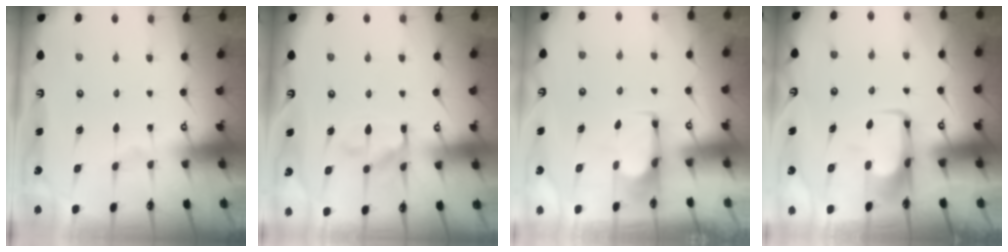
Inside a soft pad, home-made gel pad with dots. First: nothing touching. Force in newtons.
{"total": 12.4, "press": 12.4, "slide": 1.2}
{"total": 6.4, "press": 6.4, "slide": 0.7}
{"total": 5.7, "press": 5.6, "slide": 1.1}